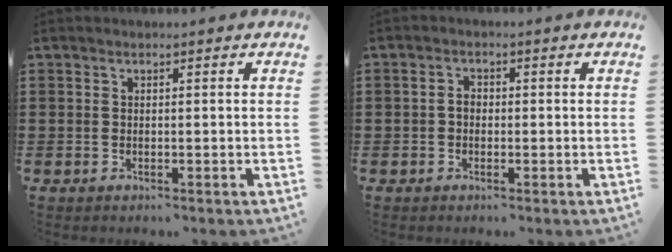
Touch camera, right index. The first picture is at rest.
{"total": 1.8, "force": [-0.3, 1.2, 1.3], "torque": [-0.026, 0.004, -0.006]}